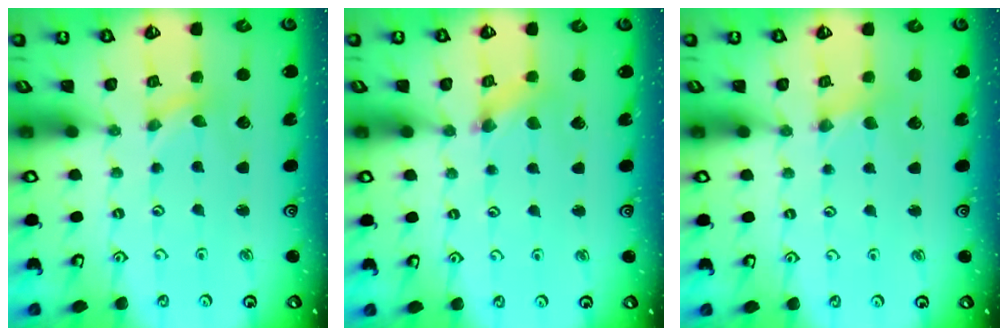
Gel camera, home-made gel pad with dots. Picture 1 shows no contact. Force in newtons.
{"total": 1.6, "press": 1.6, "slide": 0.2}
{"total": 2.0, "press": 2.0, "slide": 0.4}